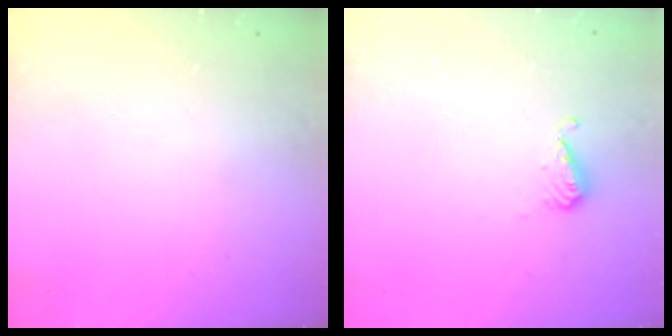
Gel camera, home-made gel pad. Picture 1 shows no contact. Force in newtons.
{"total": 4.7, "press": 4.7, "slide": 0.7}